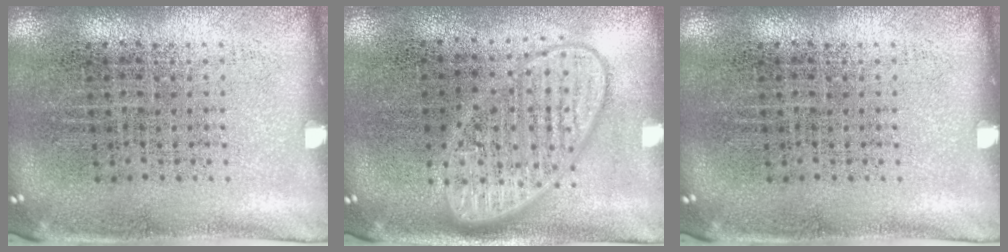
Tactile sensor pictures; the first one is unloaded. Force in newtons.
{"total": 2.9, "press": 2.9, "slide": 0.5}
{"total": 0.0}